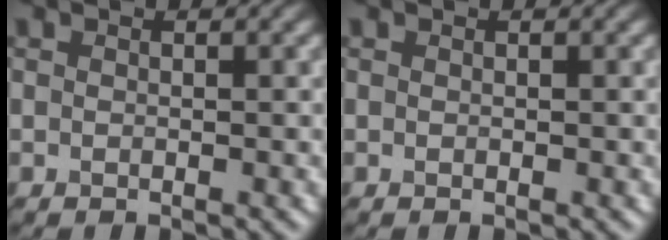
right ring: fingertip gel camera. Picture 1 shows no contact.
{"total": 0.0}